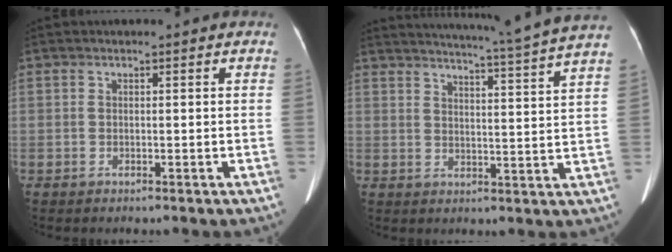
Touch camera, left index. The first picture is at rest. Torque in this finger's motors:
{"motor_torque": [0.68, -1.46, -0.07, 0.09]}